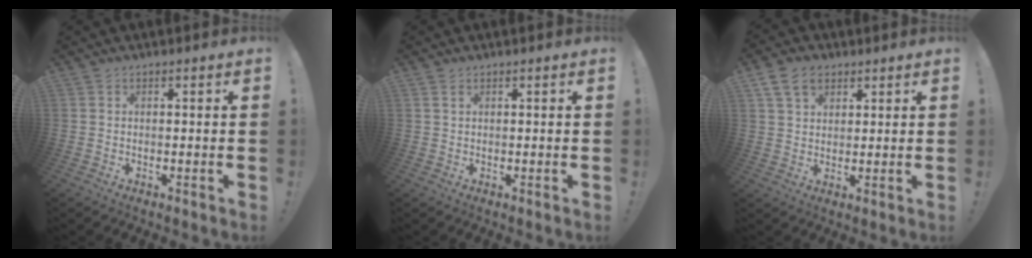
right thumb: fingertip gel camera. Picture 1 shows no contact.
{"total": 1.2, "force": [0.8, 0.5, 0.7], "torque": [-0.009, -0.002, 0.014]}
{"total": 8.4, "force": [4.5, 5.9, 3.8], "torque": [-0.066, -0.010, 0.090]}